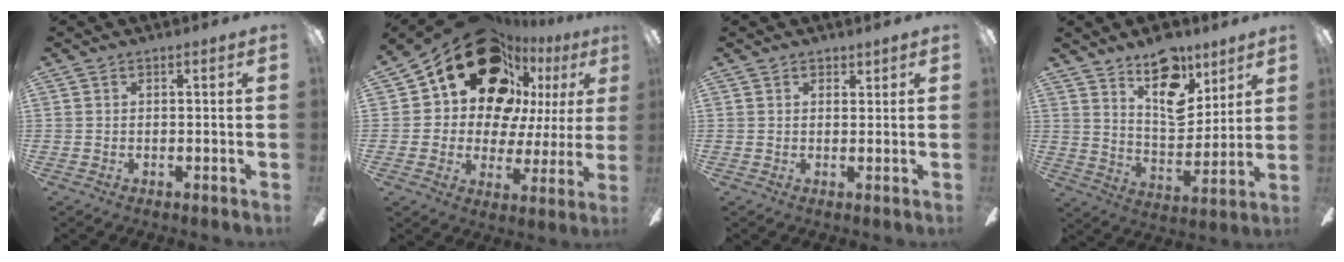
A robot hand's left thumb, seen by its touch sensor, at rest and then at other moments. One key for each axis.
{"total": 22.8, "fx": 13.1, "fy": 14.6, "fz": 11.6, "tx": -0.196, "ty": -0.078, "tz": 0.248}
{"total": 1.2, "fx": 0.9, "fy": 0.7, "fz": 0.2, "tx": 0.003, "ty": -0.001, "tz": 0.015}
{"total": 15.1, "fx": 9.8, "fy": 8.1, "fz": 8.2, "tx": -0.104, "ty": -0.061, "tz": 0.174}